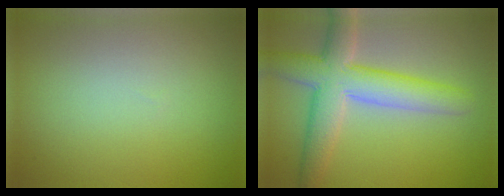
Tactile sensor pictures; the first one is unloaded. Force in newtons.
{"total": 7.0, "press": 7.0, "slide": 0.4}